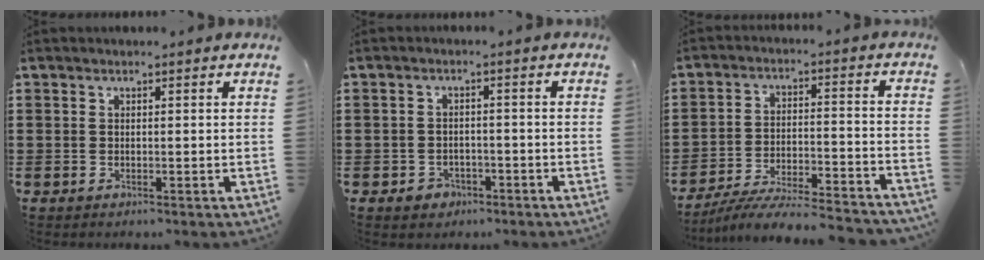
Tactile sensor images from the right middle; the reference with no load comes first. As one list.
[{"total": 1.9, "force": [-1.4, 1.2, 0.4], "torque": [-0.013, 0.000, -0.032]}, {"total": 7.2, "force": [-6.8, 0.1, 2.3], "torque": [-0.043, -0.002, -0.131]}]